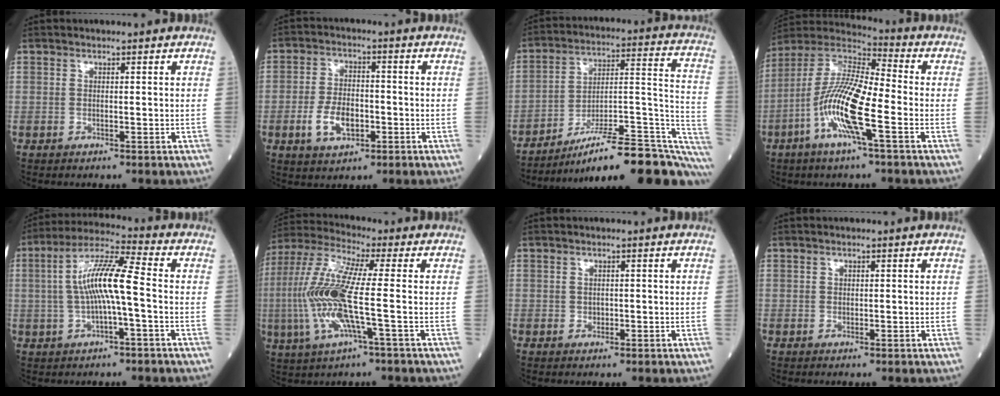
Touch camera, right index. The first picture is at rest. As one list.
[{"total": 6.8, "force": [-2.2, 3.6, 5.3], "torque": [-0.107, 0.006, -0.036]}, {"total": 24.1, "force": [-18.5, 3.7, 15.0], "torque": [-0.133, 0.029, -0.272]}, {"total": 14.3, "force": [-4.7, 2.0, 13.4], "torque": [-0.274, -0.002, -0.099]}, {"total": 9.9, "force": [-0.5, 1.0, 9.9], "torque": [-0.190, 0.020, -0.014]}, {"total": 13.8, "force": [-1.9, 1.1, 13.7], "torque": [-0.309, 0.003, -0.045]}, {"total": 0.6, "force": [0.0, 0.6, 0.1], "torque": [0.003, 0.002, -0.001]}, {"total": 0.0}]